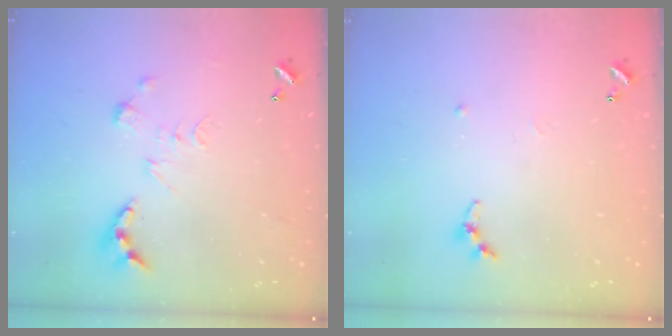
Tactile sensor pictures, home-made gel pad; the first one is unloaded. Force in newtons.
{"total": 6.2, "press": 6.1, "slide": 0.7}